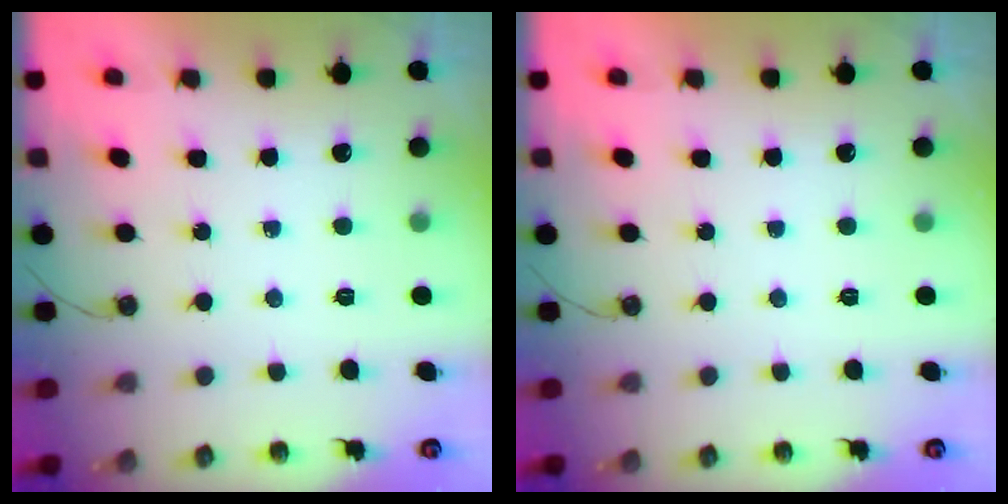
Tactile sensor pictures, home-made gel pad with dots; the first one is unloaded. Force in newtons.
{"total": 0.0}